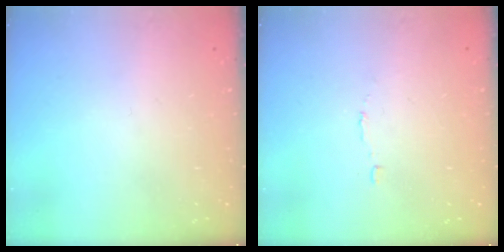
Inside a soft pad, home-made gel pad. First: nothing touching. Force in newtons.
{"total": 1.9, "press": 1.9, "slide": 0.1}